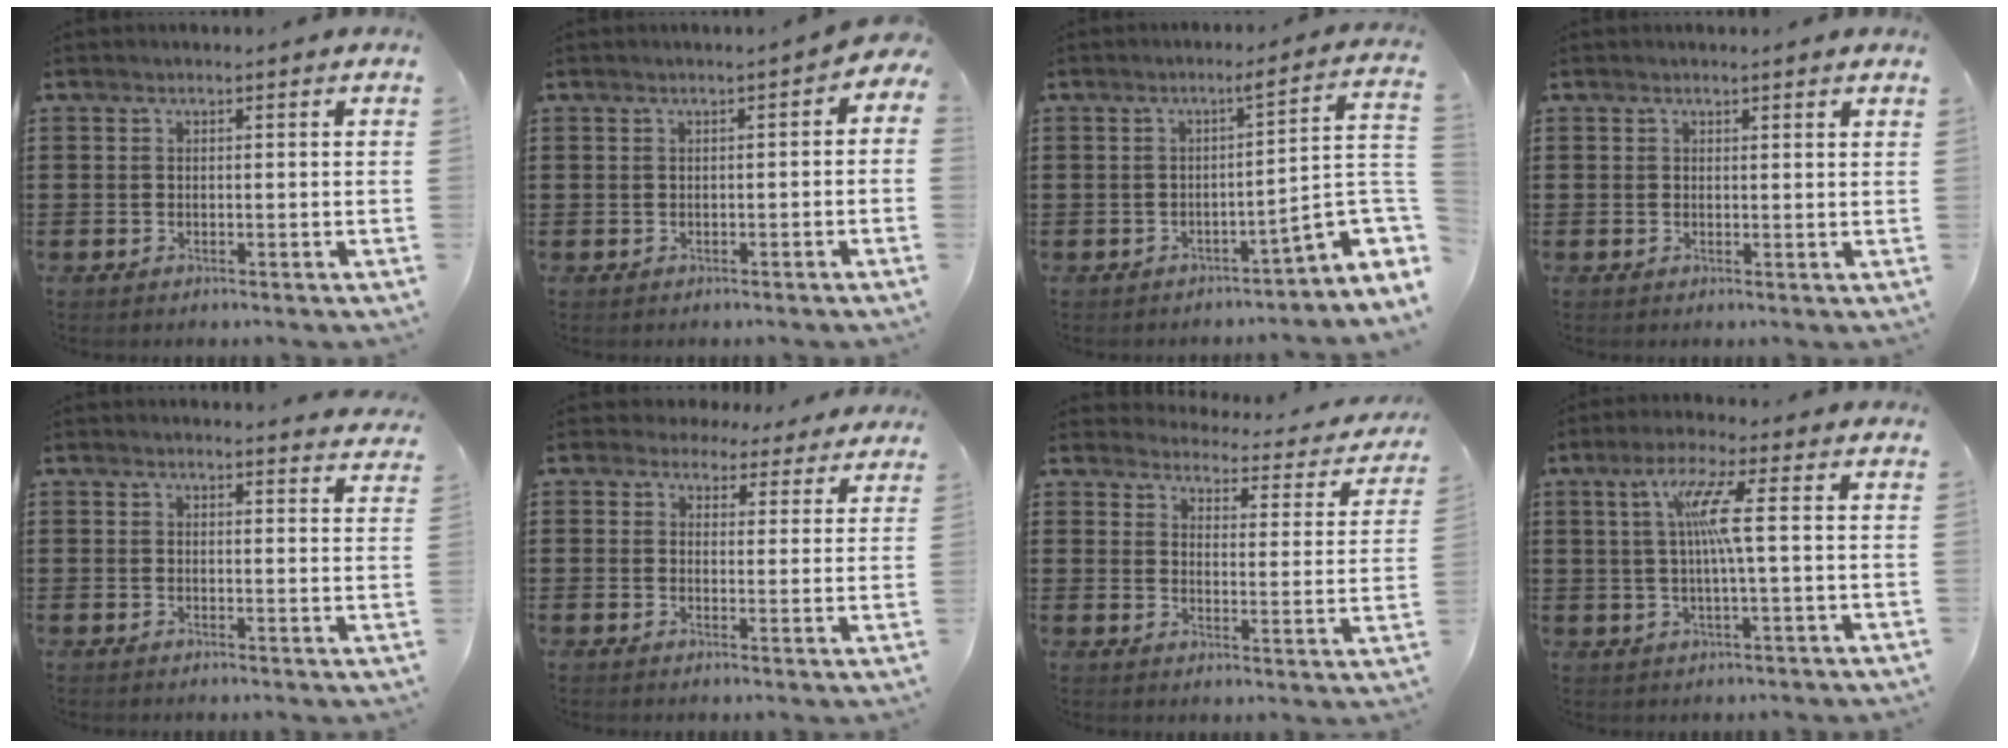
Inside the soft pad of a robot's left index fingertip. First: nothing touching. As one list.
[{"total": 0.9, "force": [-0.7, 0.3, 0.6], "torque": [-0.014, 0.001, -0.014]}, {"total": 4.7, "force": [-1.5, -0.1, 4.4], "torque": [-0.075, -0.036, -0.040]}, {"total": 0.9, "force": [0.9, 0.0, 0.1], "torque": [-0.005, -0.001, 0.017]}, {"total": 2.2, "force": [2.2, -0.1, 0.0], "torque": [0.000, -0.010, 0.040]}, {"total": 3.5, "force": [3.1, 1.4, 0.3], "torque": [-0.022, -0.006, 0.058]}, {"total": 3.2, "force": [3.2, 0.2, 0.2], "torque": [-0.027, -0.028, 0.049]}, {"total": 6.5, "force": [1.2, 0.0, 6.3], "torque": [-0.127, -0.001, 0.014]}]